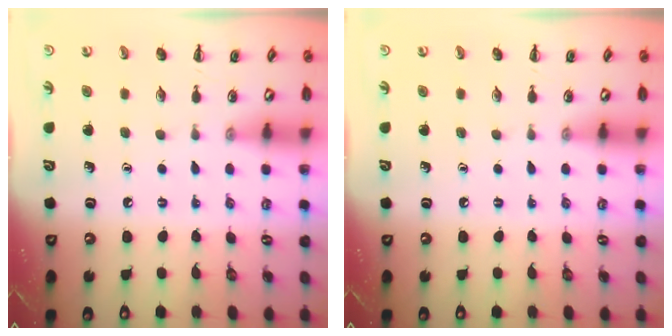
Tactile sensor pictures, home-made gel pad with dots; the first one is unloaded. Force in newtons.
{"total": 0.0}